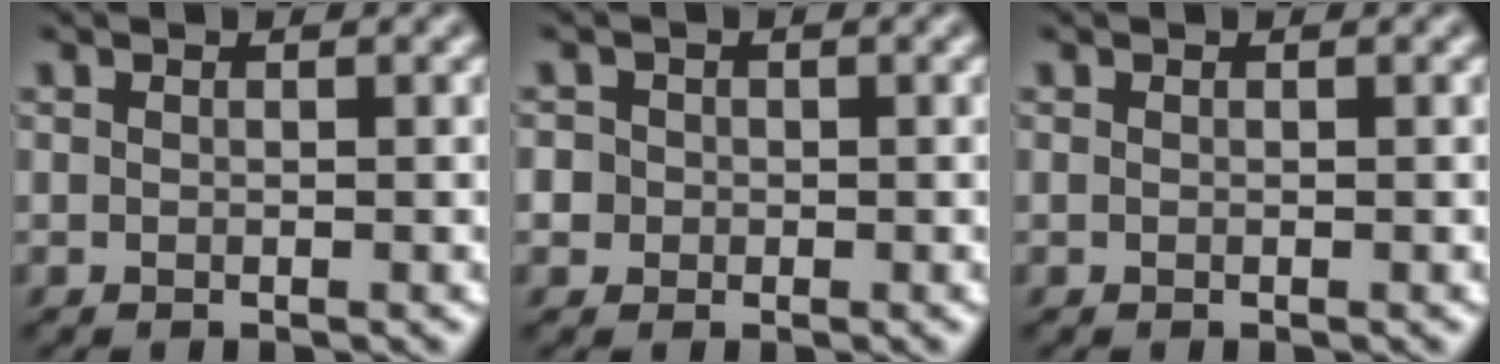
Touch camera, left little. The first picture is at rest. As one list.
[{"total": 3.4, "force": [0.3, 3.1, 1.1], "torque": [-0.012, 0.027, -0.012]}, {"total": 0.0}]